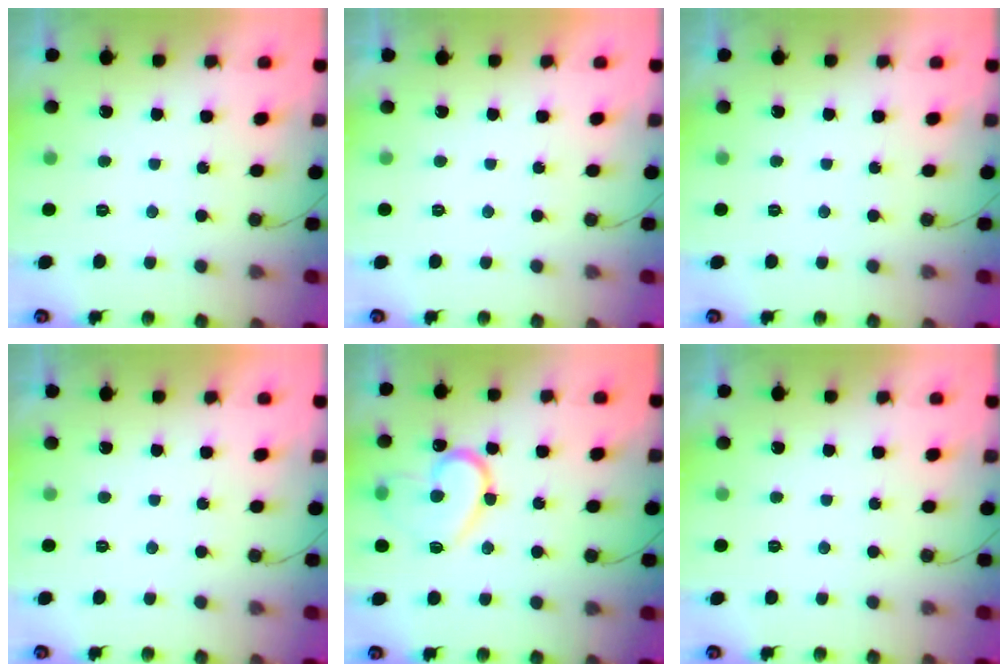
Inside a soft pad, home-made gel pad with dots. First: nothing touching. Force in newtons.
{"total": 1.6, "press": 1.6, "slide": 0.0}
{"total": 0.0}
{"total": 1.6, "press": 1.6, "slide": 0.0}
{"total": 14.9, "press": 14.9, "slide": 1.0}
{"total": 0.0}